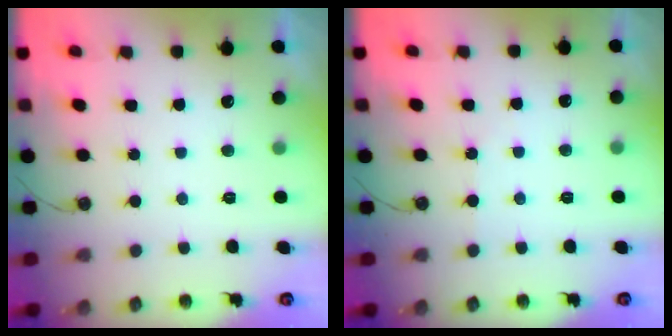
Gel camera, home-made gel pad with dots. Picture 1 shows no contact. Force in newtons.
{"total": 2.3, "press": 2.3, "slide": 0.4}